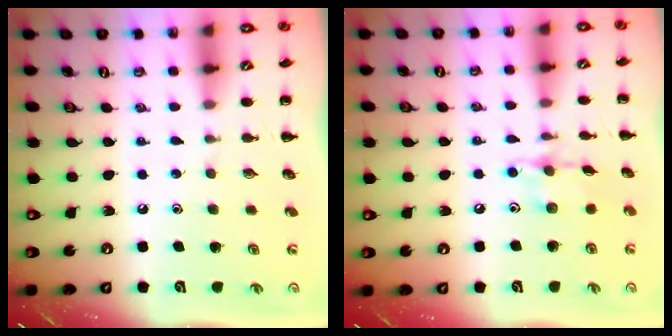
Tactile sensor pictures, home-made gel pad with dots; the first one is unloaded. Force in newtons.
{"total": 8.7, "press": 8.7, "slide": 0.5}